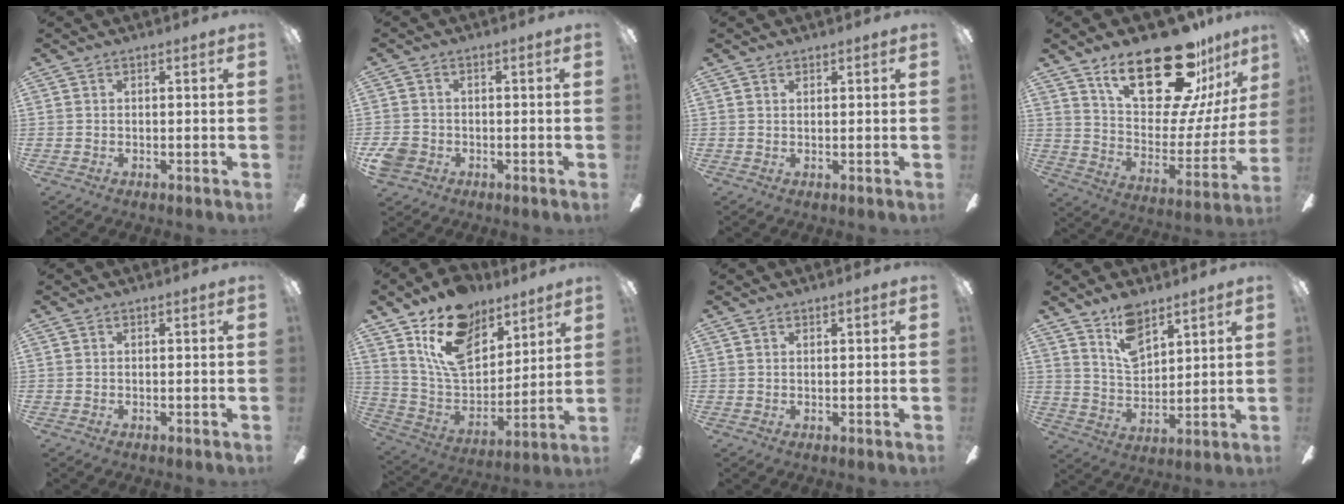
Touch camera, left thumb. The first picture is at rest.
{"total": 4.6, "force": [-1.9, 3.8, 1.8], "torque": [-0.048, 0.012, -0.037]}
{"total": 0.7, "force": [0.6, 0.3, 0.1], "torque": [-0.003, 0.000, 0.012]}
{"total": 25.4, "force": [17.5, 10.0, 15.5], "torque": [-0.230, -0.116, 0.299]}
{"total": 0.0}
{"total": 17.5, "force": [11.4, 9.8, 9.0], "torque": [-0.164, -0.054, 0.210]}
{"total": 0.7, "force": [0.6, 0.3, 0.3], "torque": [-0.006, 0.002, 0.010]}
{"total": 9.7, "force": [7.2, 4.7, 4.4], "torque": [-0.076, -0.033, 0.131]}